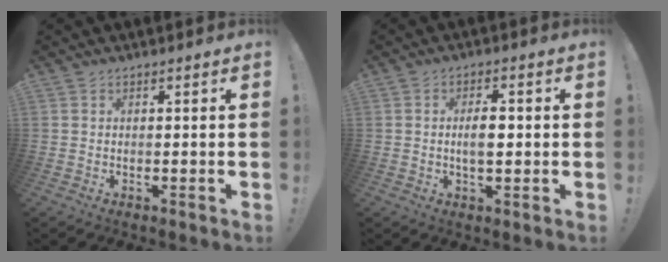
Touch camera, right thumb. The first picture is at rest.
{"total": 5.6, "force": [-0.2, 2.7, 4.9], "torque": [-0.077, 0.003, -0.011]}